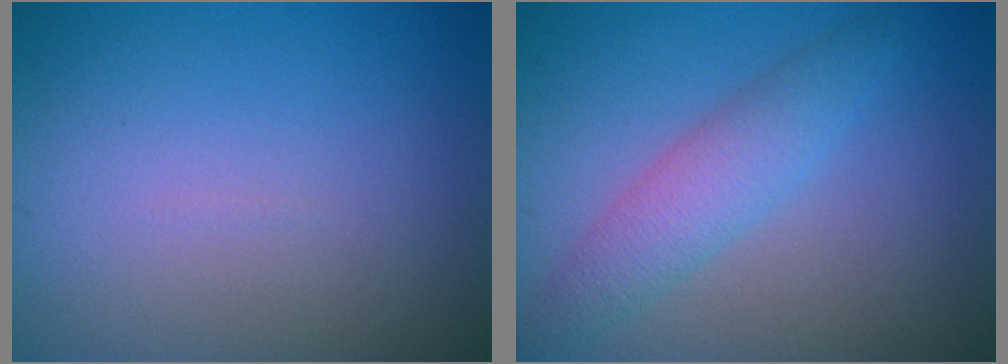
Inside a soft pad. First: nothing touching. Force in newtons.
{"total": 3.2, "press": 3.2, "slide": 0.0}